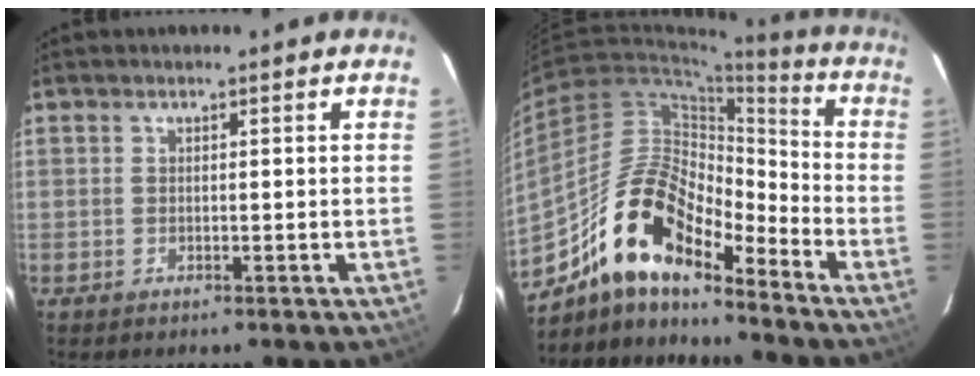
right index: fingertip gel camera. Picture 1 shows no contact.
{"total": 16.3, "force": [-12.3, 5.5, 9.1], "torque": [-0.161, 0.014, -0.237]}